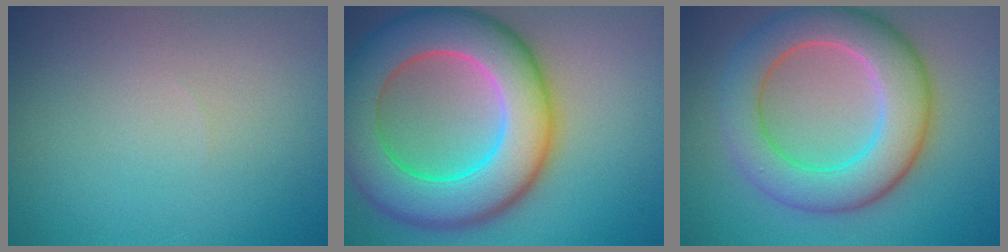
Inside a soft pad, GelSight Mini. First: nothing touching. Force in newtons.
{"total": 11.9, "press": 11.9, "slide": 0.3}
{"total": 7.9, "press": 7.9, "slide": 0.5}